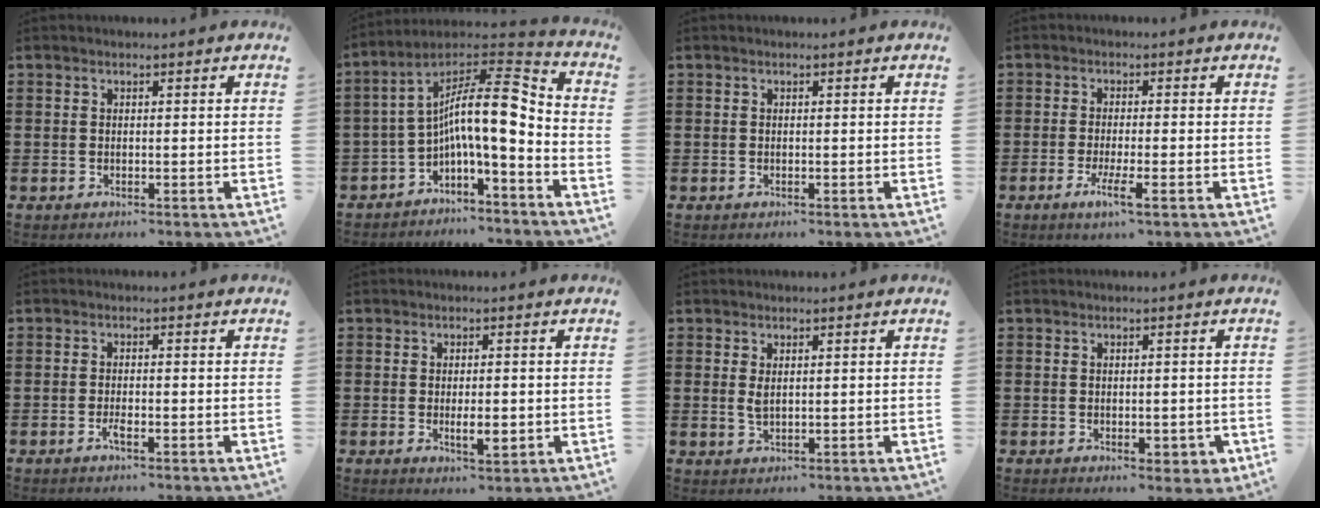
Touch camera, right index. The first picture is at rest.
{"total": 12.3, "force": [-1.0, 3.0, 11.9], "torque": [-0.222, -0.009, -0.025]}
{"total": 0.0}
{"total": 4.1, "force": [-2.0, 0.3, 3.5], "torque": [-0.073, -0.014, -0.036]}
{"total": 1.8, "force": [-0.9, 0.2, 1.5], "torque": [-0.035, -0.005, -0.018]}
{"total": 3.7, "force": [-0.7, 1.3, 3.4], "torque": [-0.051, -0.001, -0.014]}
{"total": 1.8, "force": [0.5, 0.6, 1.6], "torque": [-0.034, 0.001, 0.008]}
{"total": 2.2, "force": [-0.5, 1.4, 1.6], "torque": [-0.029, 0.003, -0.010]}